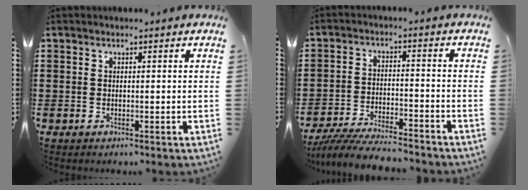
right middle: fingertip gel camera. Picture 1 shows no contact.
{"total": 6.5, "force": [-6.3, 0.5, 1.8], "torque": [-0.035, 0.002, -0.122]}